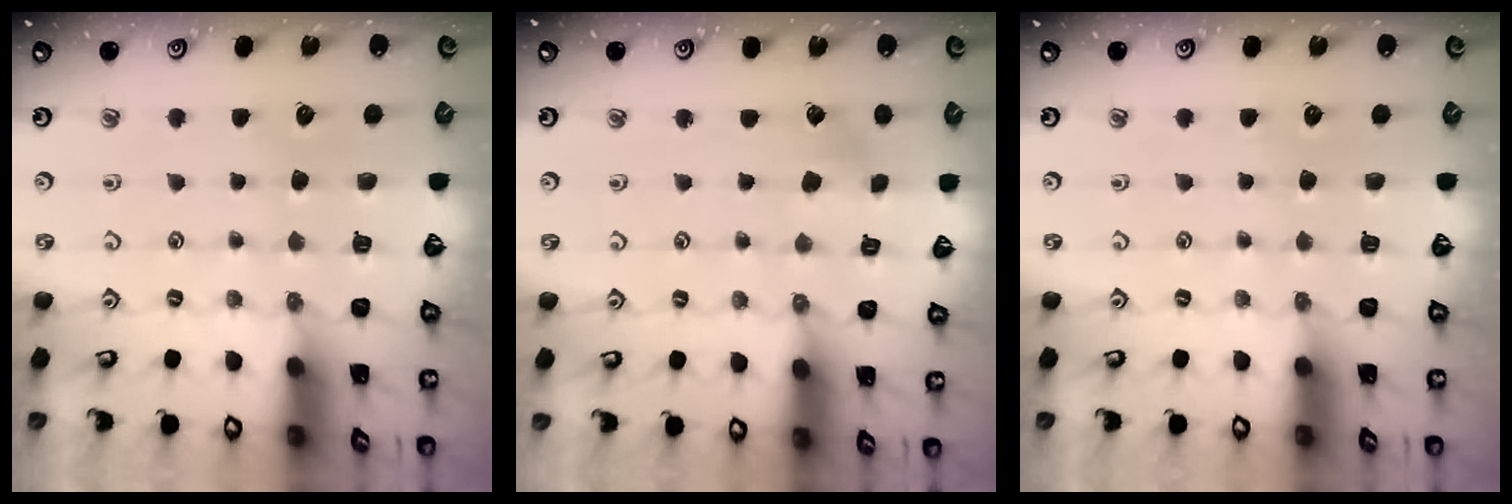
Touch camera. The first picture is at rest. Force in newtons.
{"total": 1.8, "press": 1.7, "slide": 0.6}
{"total": 0.0}